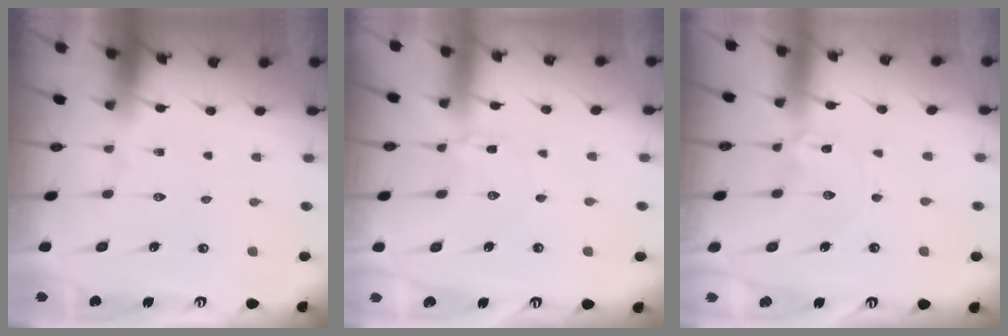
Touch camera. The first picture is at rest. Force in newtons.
{"total": 2.0, "press": 2.0, "slide": 0.3}
{"total": 1.7, "press": 1.6, "slide": 0.1}